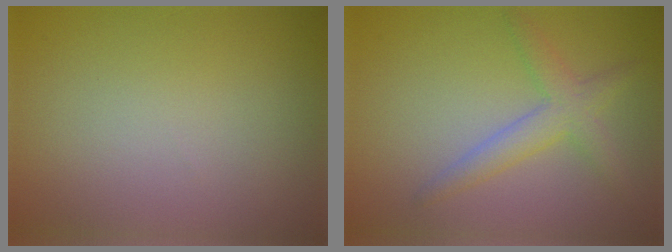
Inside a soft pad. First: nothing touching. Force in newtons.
{"total": 3.0, "press": 3.0, "slide": 0.2}